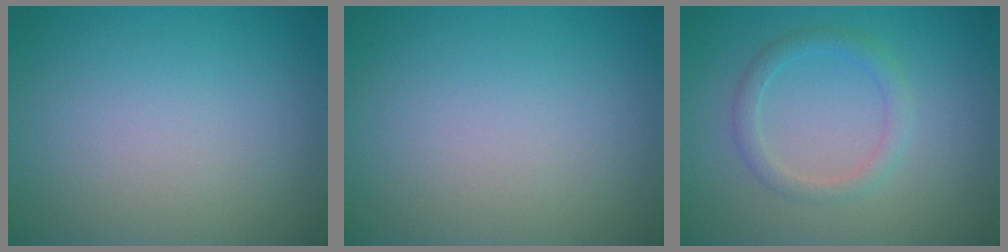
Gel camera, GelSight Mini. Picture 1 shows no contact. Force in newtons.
{"total": 0.0}
{"total": 1.9, "press": 1.9, "slide": 0.1}